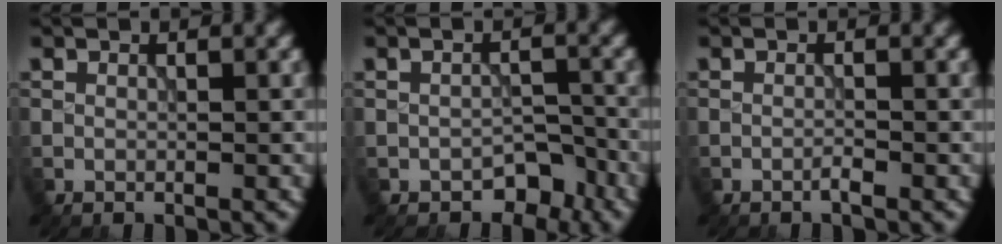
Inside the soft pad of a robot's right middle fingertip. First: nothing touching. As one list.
[{"total": 2.9, "force": [-2.0, 1.7, 1.1], "torque": [-0.005, -0.001, -0.025]}, {"total": 0.7, "force": [-0.5, 0.0, 0.5], "torque": [-0.009, 0.003, -0.012]}]